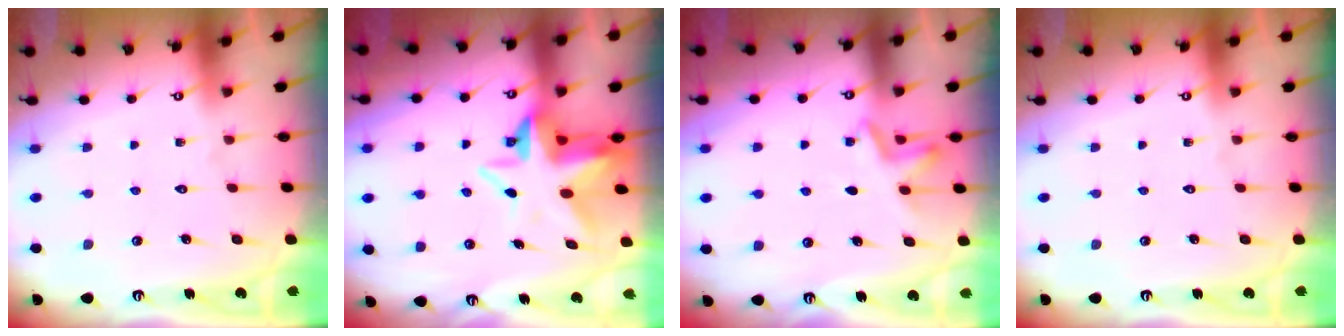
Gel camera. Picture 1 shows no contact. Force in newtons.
{"total": 7.5, "press": 7.4, "slide": 1.2}
{"total": 5.2, "press": 4.9, "slide": 1.8}
{"total": 0.0}